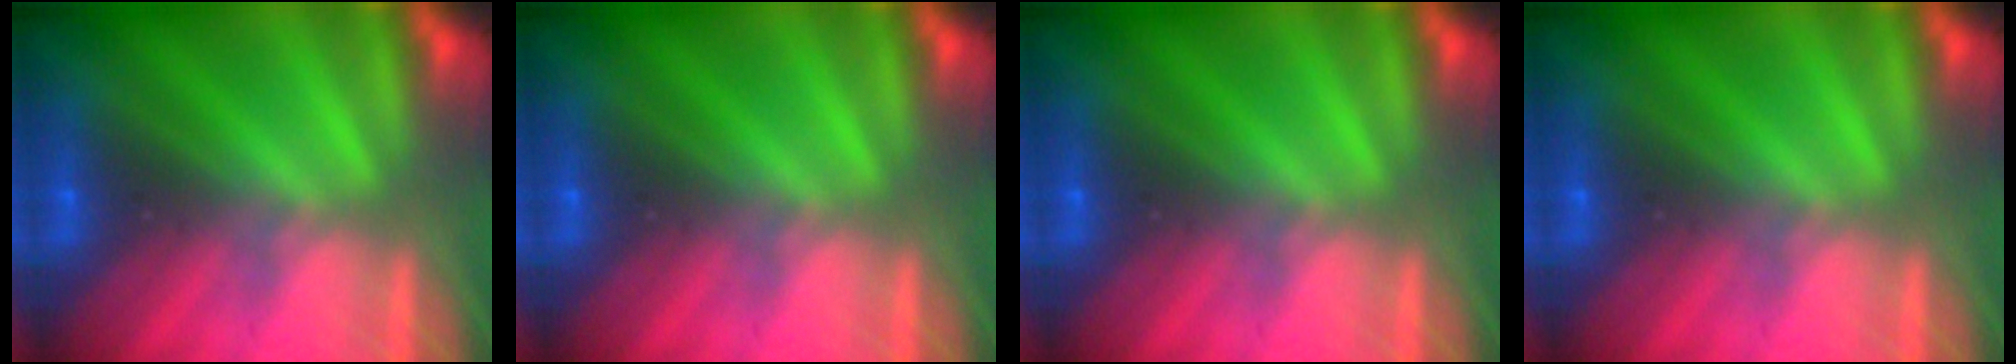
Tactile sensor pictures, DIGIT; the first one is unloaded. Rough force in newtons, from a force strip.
{"total": 0.0}
{"total": 0.0}
{"total": 0.0}